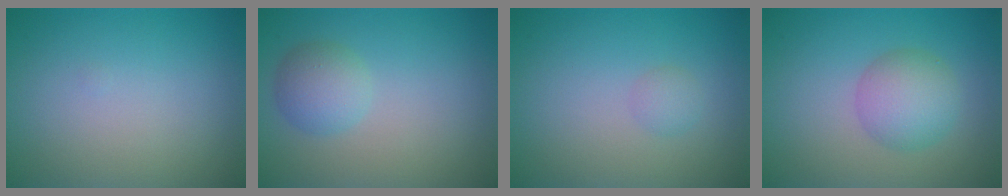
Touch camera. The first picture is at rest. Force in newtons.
{"total": 2.6, "press": 2.6, "slide": 0.1}
{"total": 1.0, "press": 1.0, "slide": 0.1}
{"total": 3.7, "press": 3.7, "slide": 0.3}